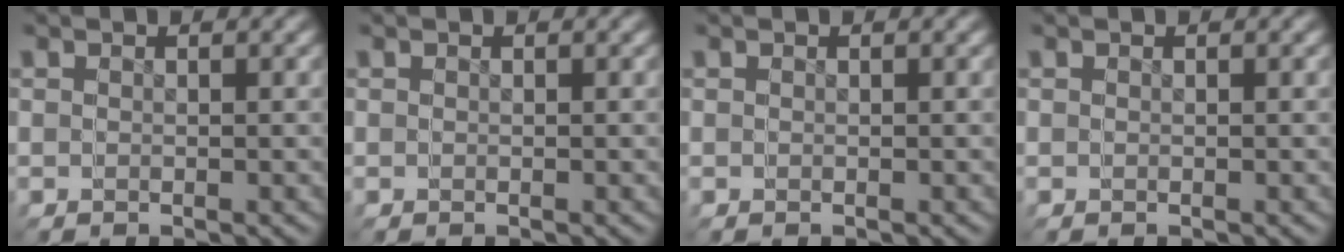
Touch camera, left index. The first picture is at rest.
{"total": 0.0}
{"total": 0.0}
{"total": 0.0}